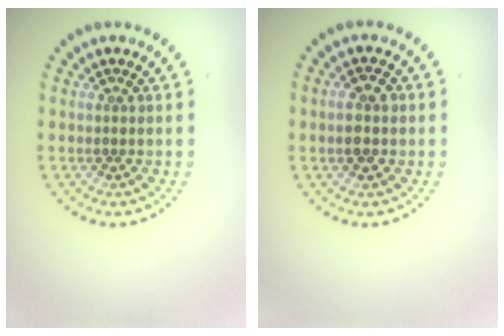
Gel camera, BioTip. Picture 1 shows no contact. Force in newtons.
{"total": 3.1, "press": 3.1, "slide": 0.4}